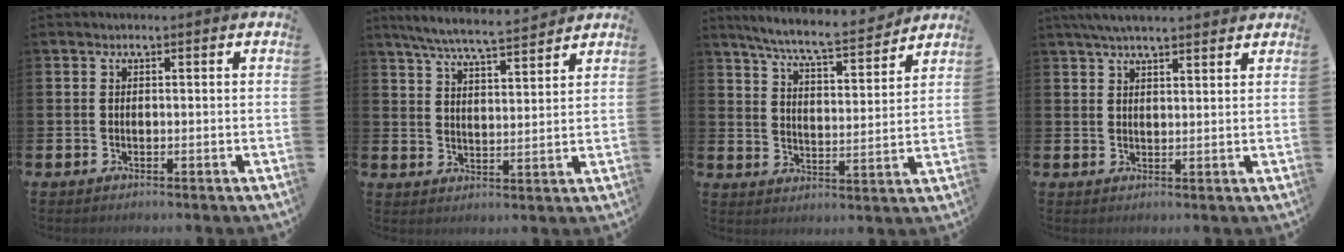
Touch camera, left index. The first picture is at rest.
{"total": 6.5, "force": [6.1, 0.2, 2.2], "torque": [-0.066, -0.033, 0.107]}
{"total": 7.4, "force": [6.9, 0.4, 2.6], "torque": [-0.072, -0.047, 0.117]}
{"total": 4.3, "force": [4.0, 0.6, 1.6], "torque": [-0.039, -0.008, 0.073]}